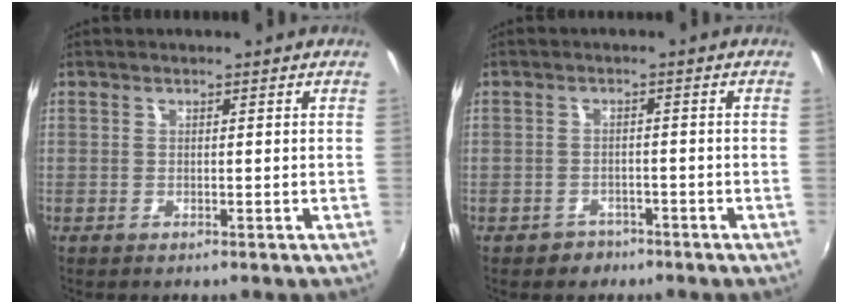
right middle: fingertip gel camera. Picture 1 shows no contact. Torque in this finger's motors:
{"motor_torque": [-2.14, 0.00, -0.11, -0.03]}